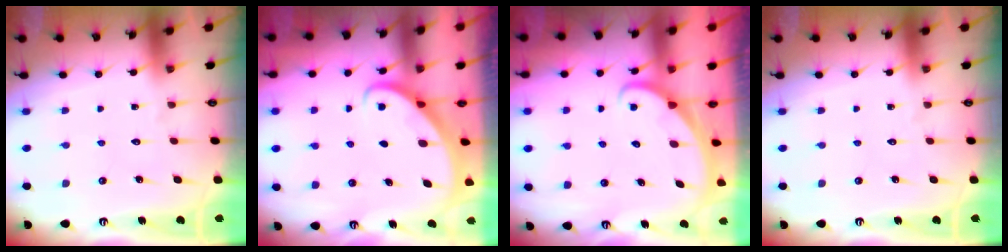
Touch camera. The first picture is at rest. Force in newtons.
{"total": 2.7, "press": 2.7, "slide": 0.2}
{"total": 2.0, "press": 2.0, "slide": 0.0}
{"total": 0.0}